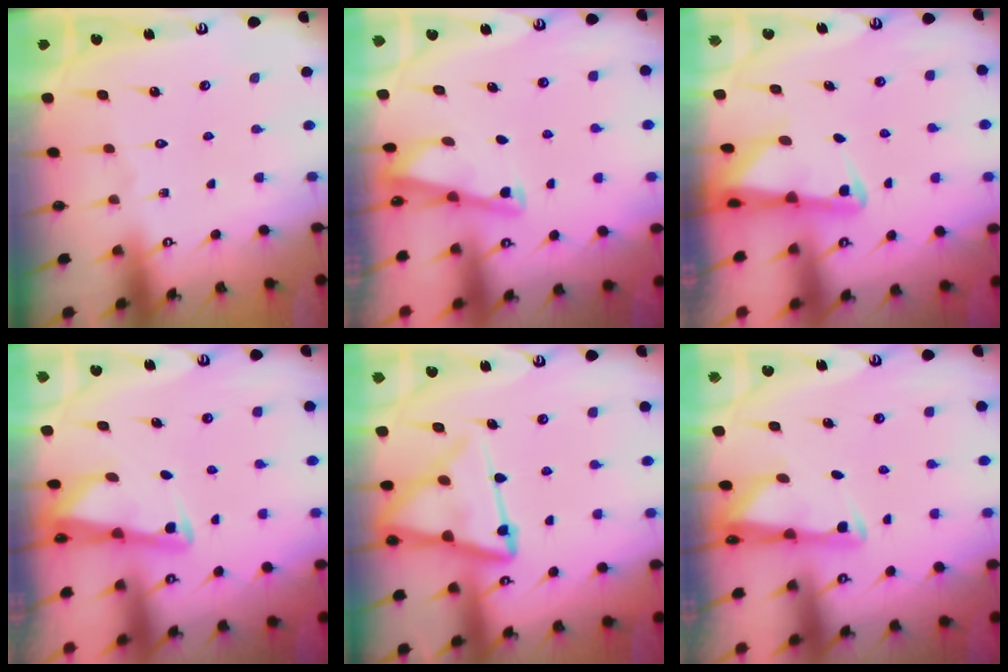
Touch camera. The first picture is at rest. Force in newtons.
{"total": 2.8, "press": 2.8, "slide": 0.2}
{"total": 2.3, "press": 2.3, "slide": 0.5}
{"total": 2.9, "press": 2.9, "slide": 0.1}
{"total": 14.9, "press": 14.8, "slide": 1.5}
{"total": 3.0, "press": 2.9, "slide": 0.4}